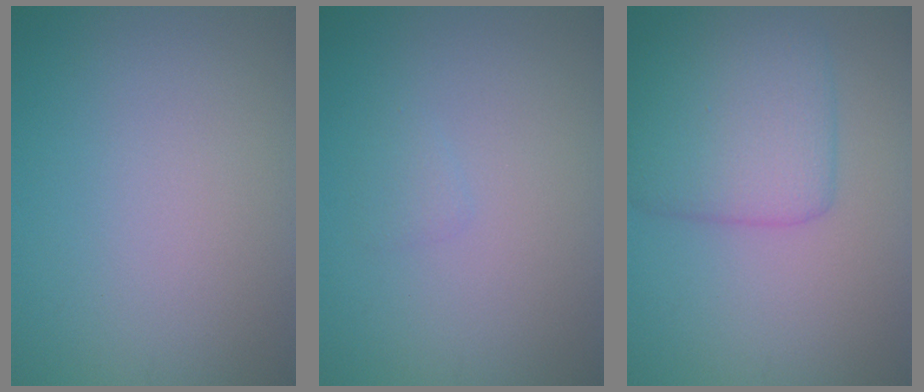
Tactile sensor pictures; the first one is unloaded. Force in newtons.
{"total": 0.8, "press": 0.8, "slide": 0.0}
{"total": 5.5, "press": 5.5, "slide": 0.1}